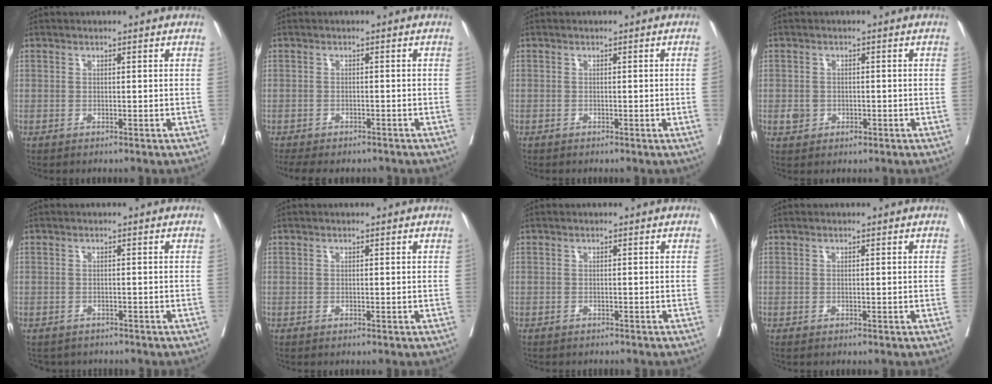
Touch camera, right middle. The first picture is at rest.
{"total": 7.6, "force": [-6.5, 2.7, 2.9], "torque": [-0.045, -0.004, -0.088]}
{"total": 1.0, "force": [-0.2, -0.4, 0.9], "torque": [-0.013, -0.002, -0.002]}
{"total": 2.3, "force": [-0.7, 2.0, 1.0], "torque": [-0.014, 0.004, -0.002]}
{"total": 3.4, "force": [-3.1, 1.4, 0.1], "torque": [-0.005, -0.002, -0.041]}
{"total": 0.0}
{"total": 2.8, "force": [-2.5, 0.7, 0.8], "torque": [-0.020, -0.006, -0.031]}
{"total": 0.0}